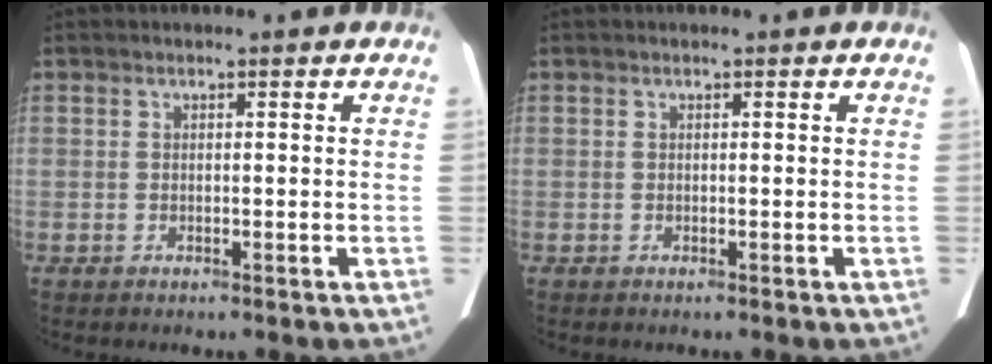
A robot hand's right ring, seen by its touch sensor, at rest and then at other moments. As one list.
[{"total": 0.0}]